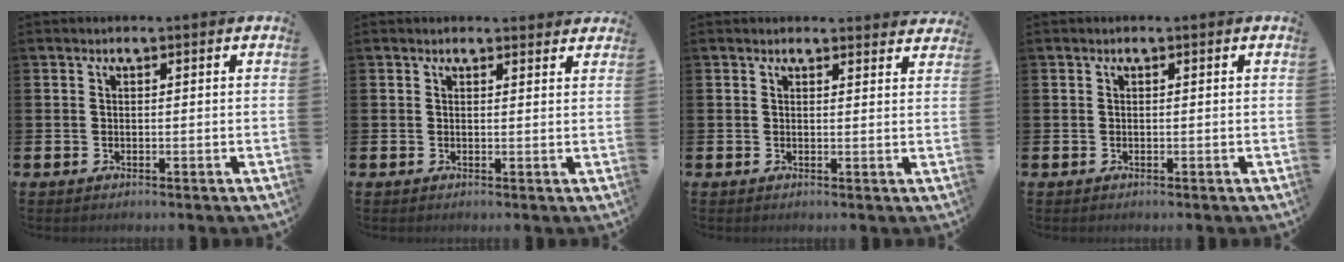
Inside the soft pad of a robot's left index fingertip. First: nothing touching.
{"total": 1.2, "force": [1.2, 0.3, 0.1], "torque": [0.005, -0.003, 0.021]}
{"total": 1.7, "force": [1.7, 0.3, -0.1], "torque": [0.007, -0.009, 0.029]}
{"total": 0.0}